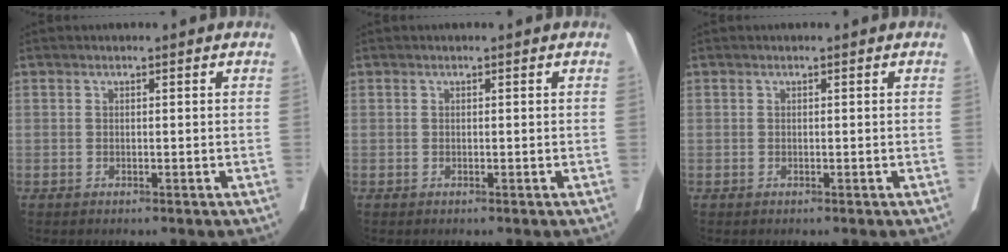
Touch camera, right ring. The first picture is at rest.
{"total": 0.0}
{"total": 0.0}